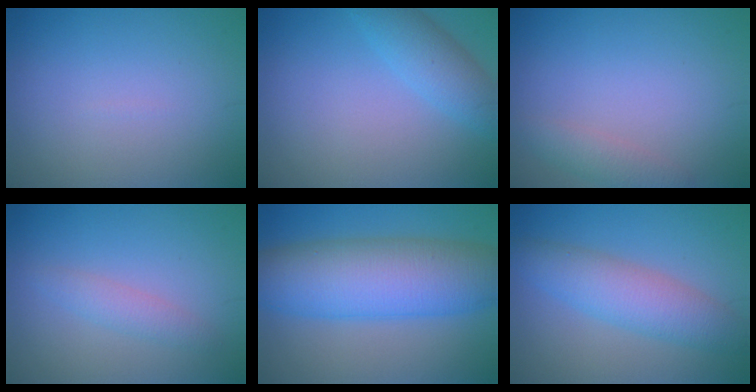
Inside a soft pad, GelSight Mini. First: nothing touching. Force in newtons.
{"total": 3.3, "press": 3.3, "slide": 0.1}
{"total": 1.9, "press": 1.9, "slide": 0.1}
{"total": 1.7, "press": 1.7, "slide": 0.1}
{"total": 9.9, "press": 9.9, "slide": 0.4}
{"total": 4.8, "press": 4.8, "slide": 0.2}